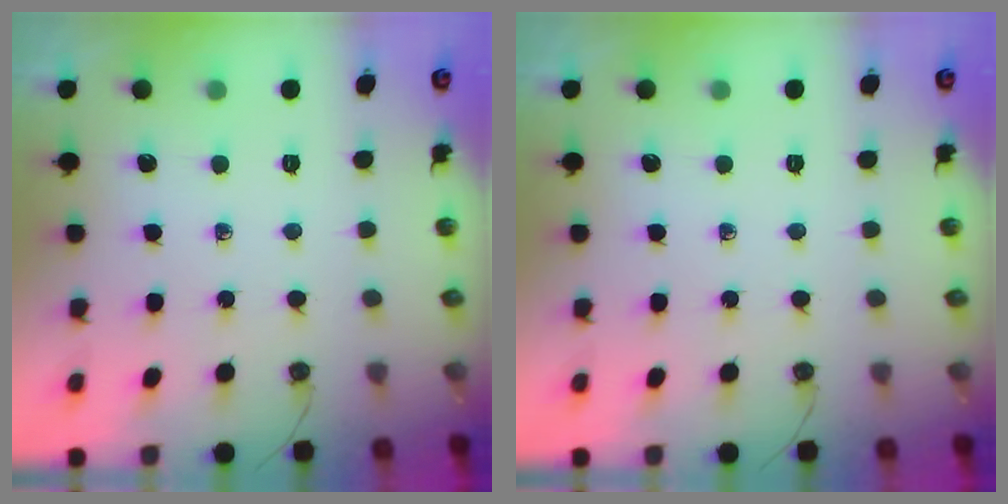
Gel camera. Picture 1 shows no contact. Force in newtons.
{"total": 0.0}